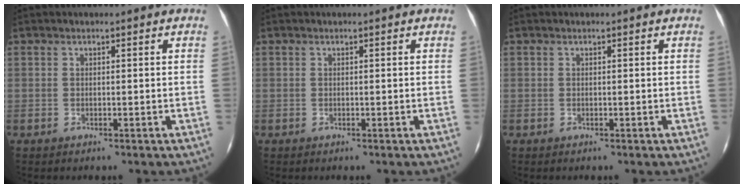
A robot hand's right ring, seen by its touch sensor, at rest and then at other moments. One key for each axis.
{"total": 0.0}
{"total": 0.0}